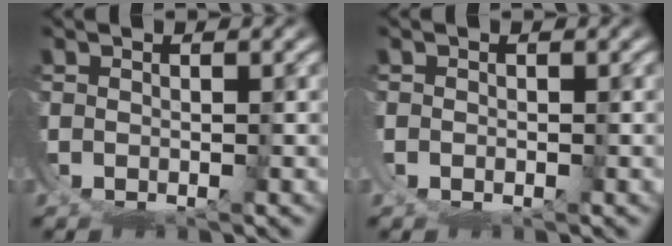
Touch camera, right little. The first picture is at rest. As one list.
[{"total": 0.7, "force": [0.3, -0.1, -0.6], "torque": [0.009, -0.003, 0.005]}]